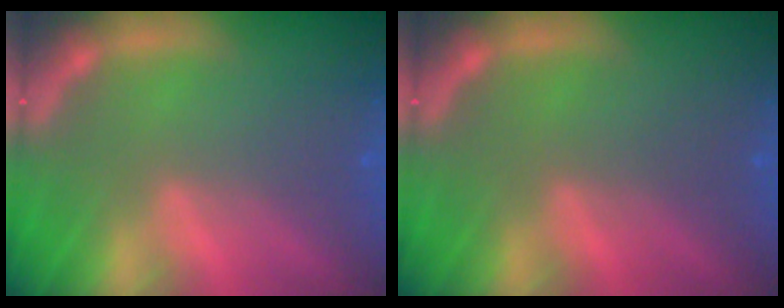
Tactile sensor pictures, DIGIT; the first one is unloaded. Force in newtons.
{"total": 0.0}